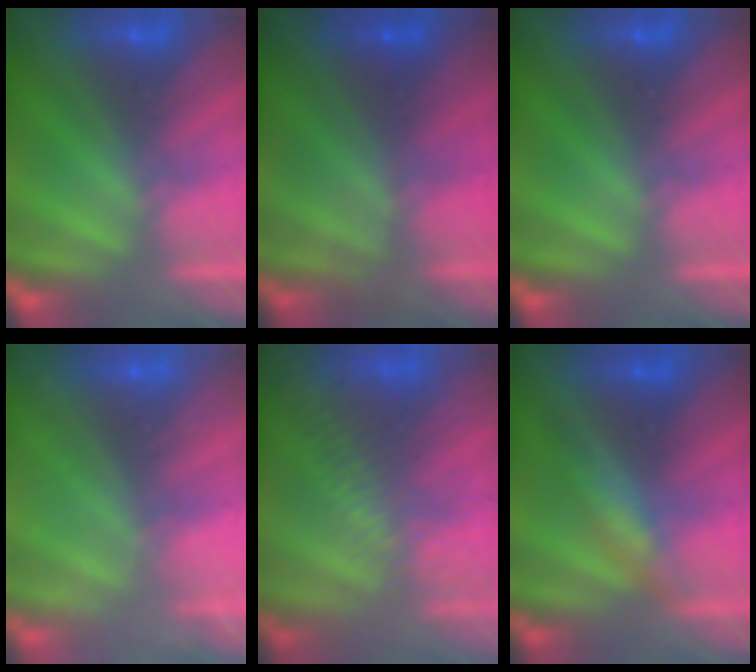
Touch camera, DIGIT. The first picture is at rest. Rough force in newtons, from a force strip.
{"total": 1.0}
{"total": 0.0}
{"total": 2.3}
{"total": 10.8}
{"total": 3.8}